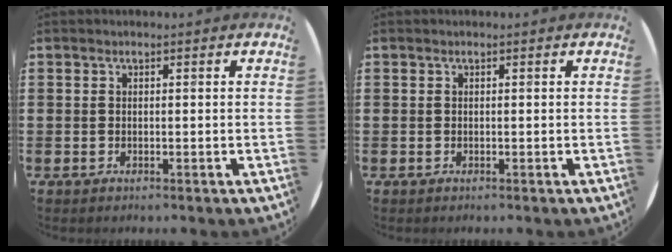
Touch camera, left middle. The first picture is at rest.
{"total": 0.0}